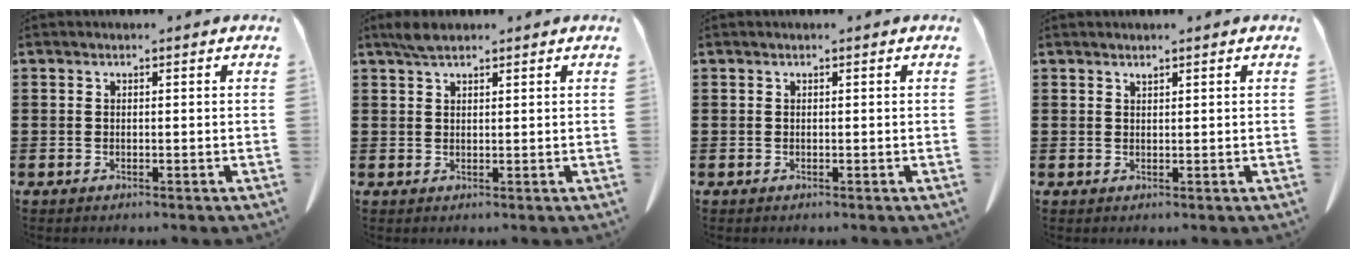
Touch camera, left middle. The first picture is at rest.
{"total": 2.4, "force": [1.8, 0.7, 1.4], "torque": [-0.031, 0.004, 0.033]}
{"total": 0.0}
{"total": 0.8, "force": [0.7, 0.0, 0.3], "torque": [-0.008, -0.002, 0.014]}